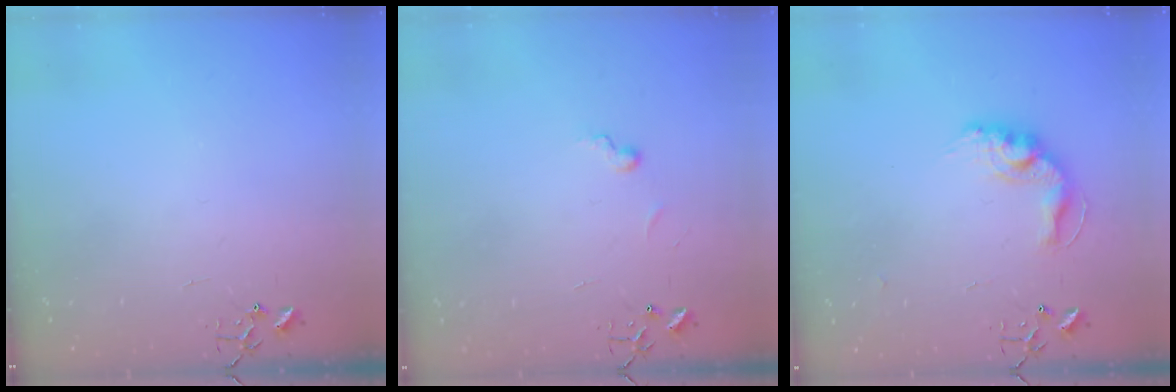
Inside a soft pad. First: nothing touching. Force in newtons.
{"total": 5.6, "press": 5.6, "slide": 0.5}
{"total": 13.8, "press": 13.8, "slide": 1.0}